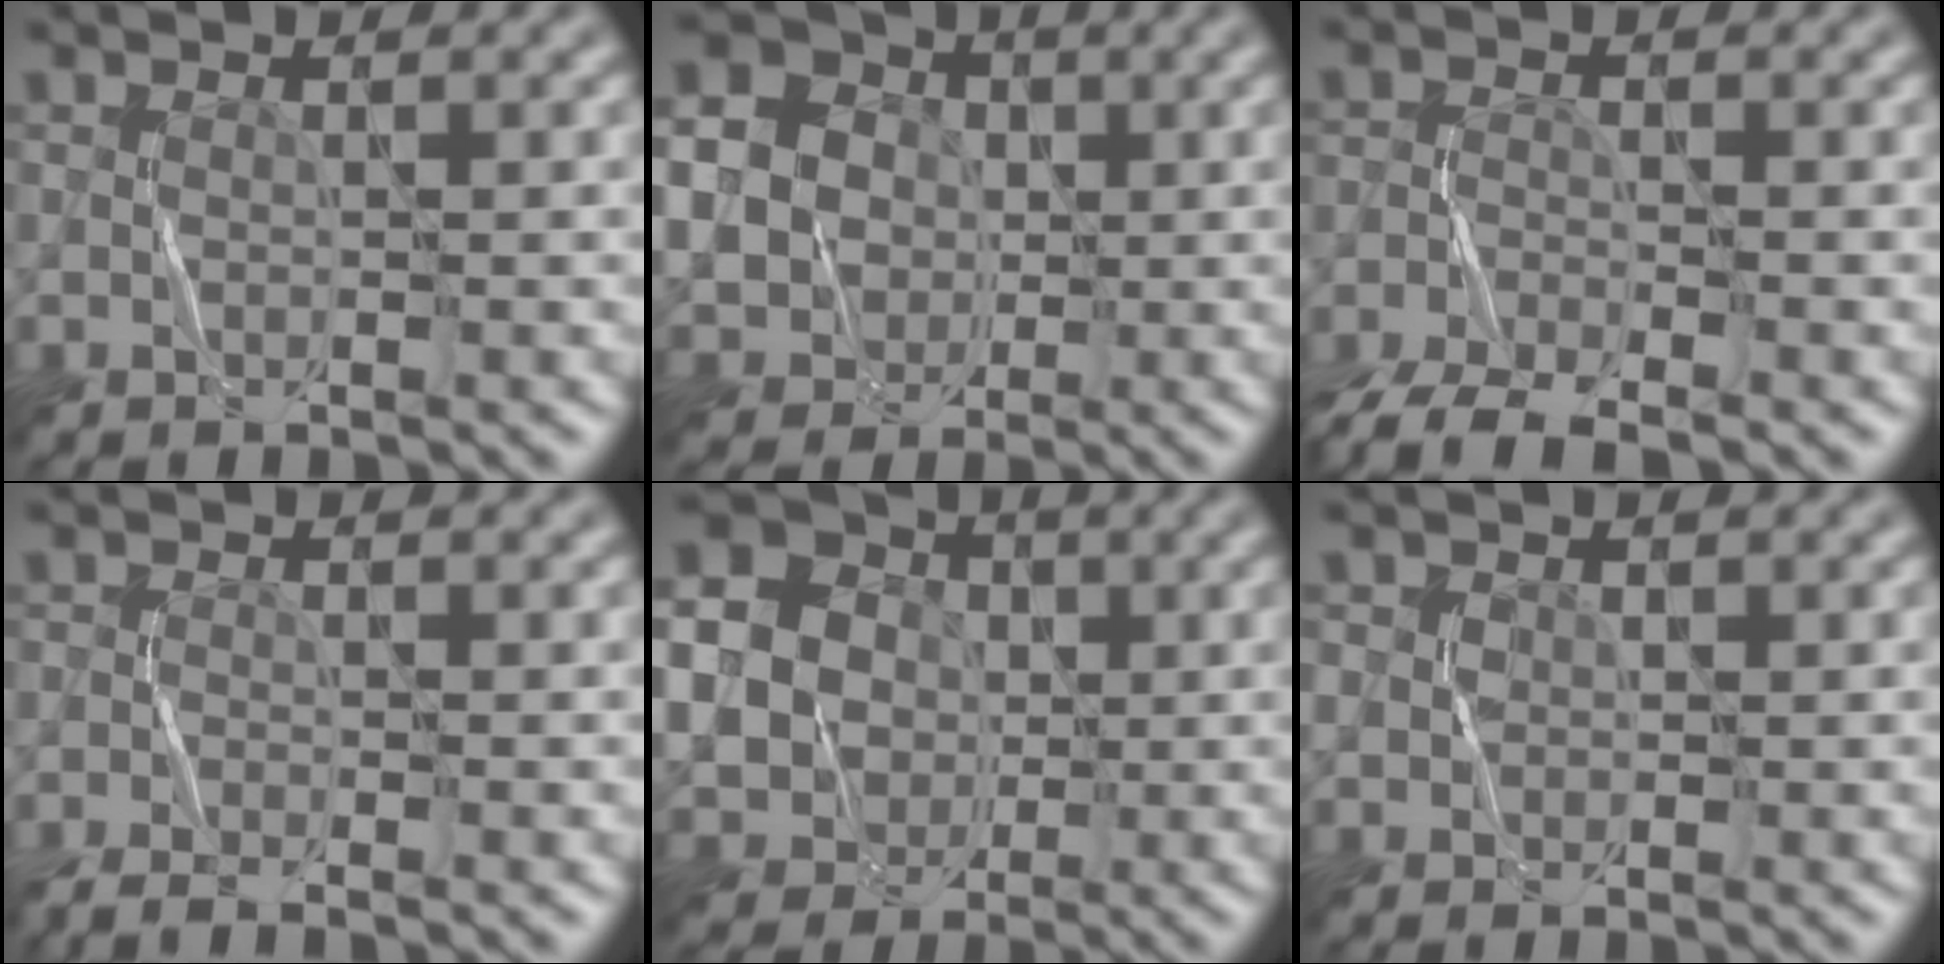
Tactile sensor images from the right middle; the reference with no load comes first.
{"total": 11.8, "force": [0.1, 10.9, 4.5], "torque": [-0.147, 0.007, -0.018]}
{"total": 5.3, "force": [-4.4, 1.3, 2.7], "torque": [-0.053, -0.016, -0.093]}
{"total": 2.9, "force": [-2.2, 0.6, 1.7], "torque": [-0.038, -0.006, -0.049]}
{"total": 16.7, "force": [0.5, 15.6, 5.9], "torque": [-0.187, -0.002, -0.024]}
{"total": 2.4, "force": [0.8, 2.1, 0.9], "torque": [-0.018, 0.010, 0.010]}